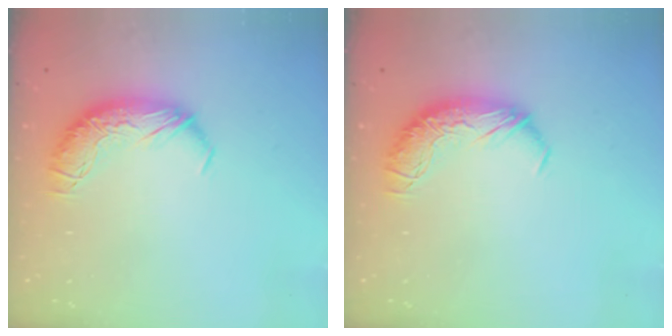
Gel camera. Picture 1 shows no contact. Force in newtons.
{"total": 0.0}